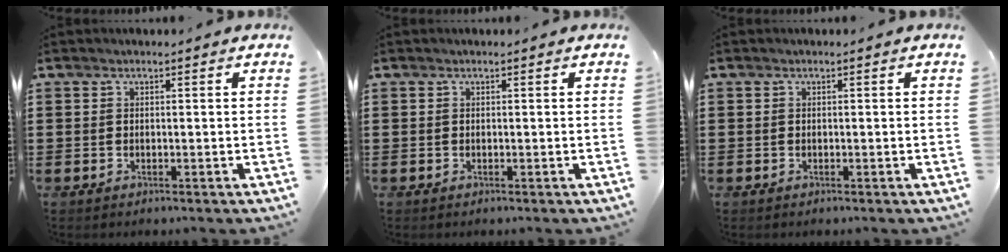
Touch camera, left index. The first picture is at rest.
{"total": 0.0}
{"total": 0.0}